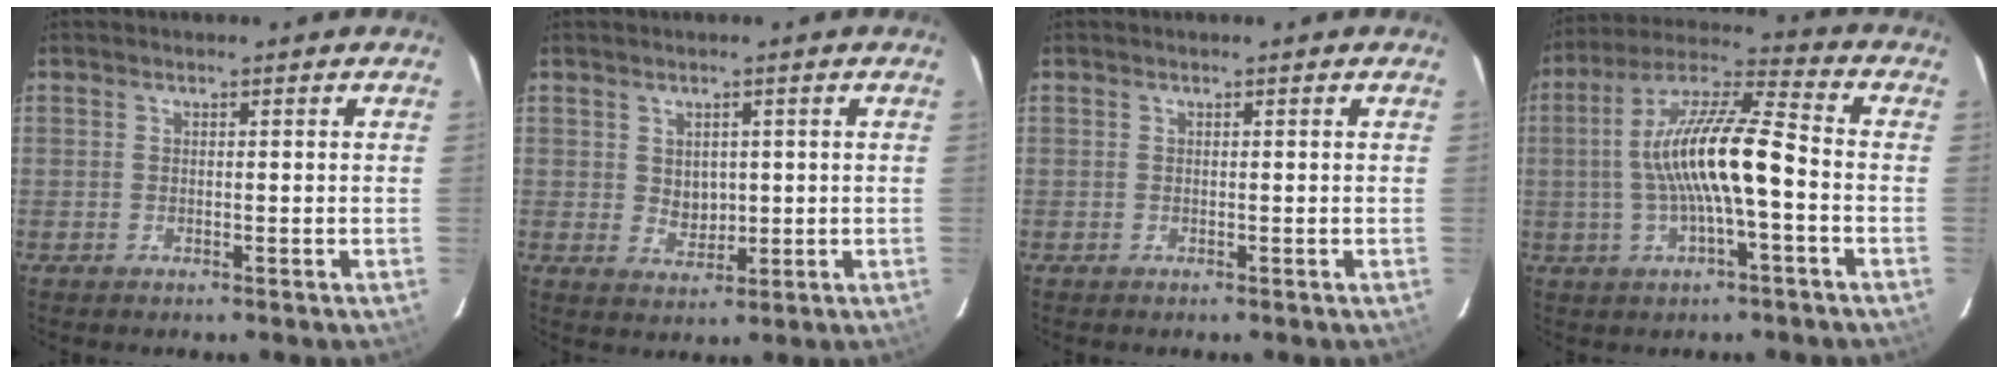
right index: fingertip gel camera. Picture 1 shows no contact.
{"total": 3.5, "force": [0.7, 3.0, 1.7], "torque": [-0.027, 0.000, 0.020]}
{"total": 0.0}
{"total": 14.3, "force": [-2.0, 2.6, 13.9], "torque": [-0.265, 0.015, -0.038]}